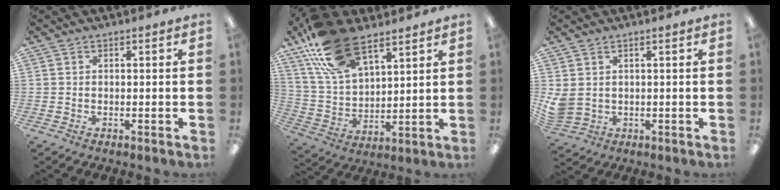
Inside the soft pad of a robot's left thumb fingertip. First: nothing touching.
{"total": 18.7, "force": [12.0, 9.3, 10.9], "torque": [-0.243, -0.037, 0.221]}
{"total": 4.0, "force": [1.4, 3.2, 1.9], "torque": [-0.039, -0.003, 0.029]}